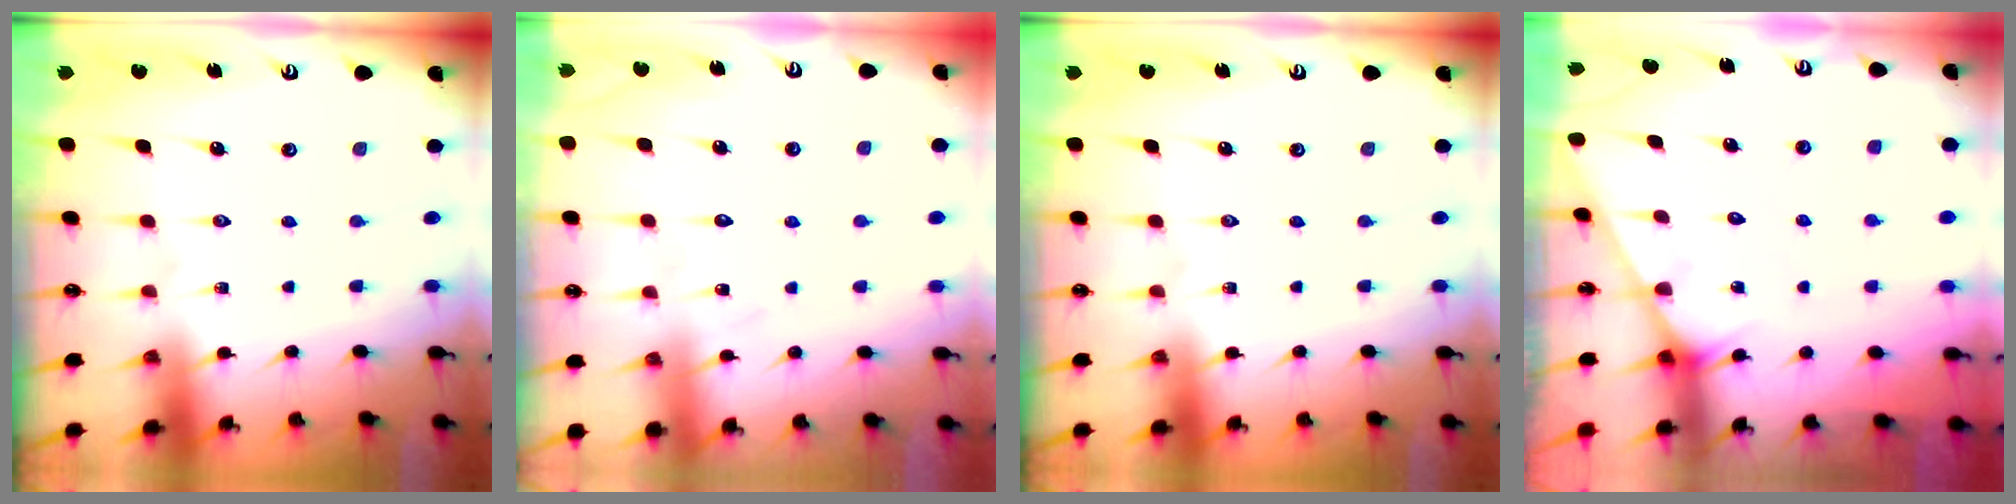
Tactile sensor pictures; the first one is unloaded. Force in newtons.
{"total": 6.2, "press": 6.1, "slide": 0.5}
{"total": 0.0}
{"total": 3.3, "press": 3.3, "slide": 0.3}